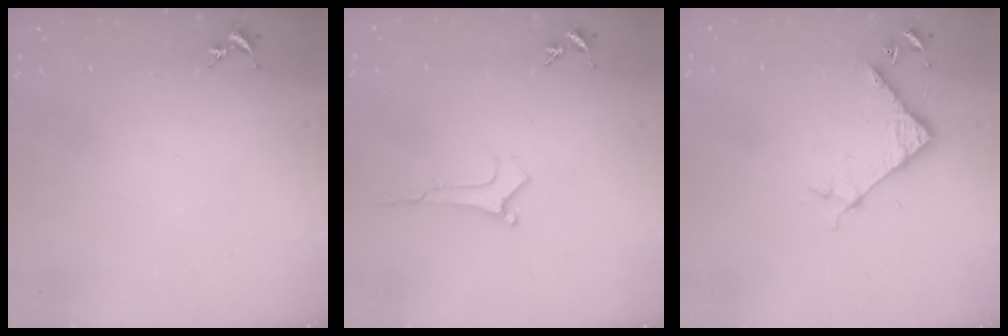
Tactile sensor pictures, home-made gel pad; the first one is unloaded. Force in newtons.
{"total": 0.0}
{"total": 5.7, "press": 5.7, "slide": 0.4}